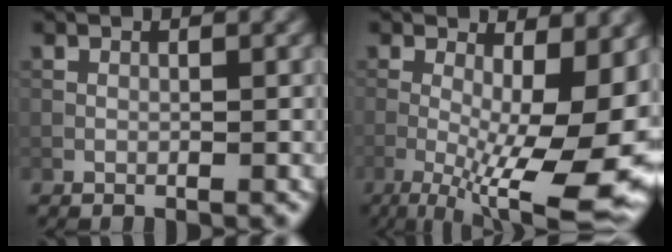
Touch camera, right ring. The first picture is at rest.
{"total": 16.6, "force": [-4.1, 5.3, 15.1], "torque": [-0.215, -0.019, -0.048]}